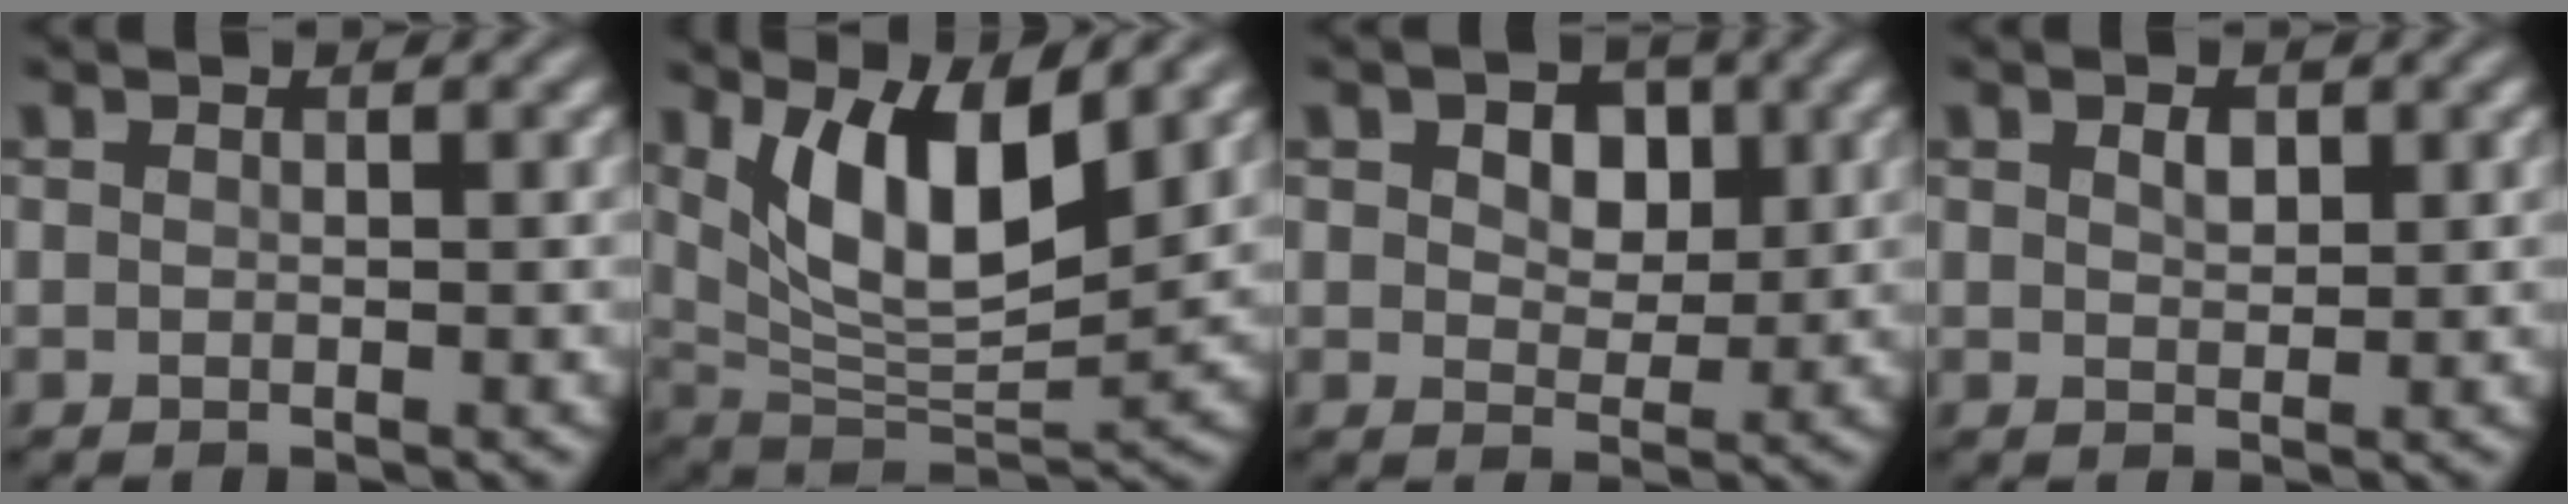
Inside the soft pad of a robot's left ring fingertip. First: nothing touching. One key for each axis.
{"total": 9.1, "fx": 3.8, "fy": 3.5, "fz": 7.4, "tx": -0.133, "ty": -0.018, "tz": 0.072}
{"total": 4.8, "fx": 1.8, "fy": 3.2, "fz": 3.2, "tx": -0.045, "ty": 0.008, "tz": 0.008}
{"total": 1.4, "fx": 0.7, "fy": 0.8, "fz": 0.9, "tx": -0.015, "ty": 0.001, "tz": 0.014}